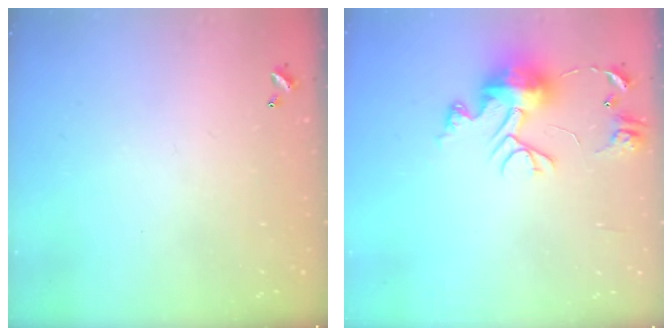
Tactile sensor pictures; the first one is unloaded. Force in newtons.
{"total": 11.3, "press": 11.3, "slide": 0.9}